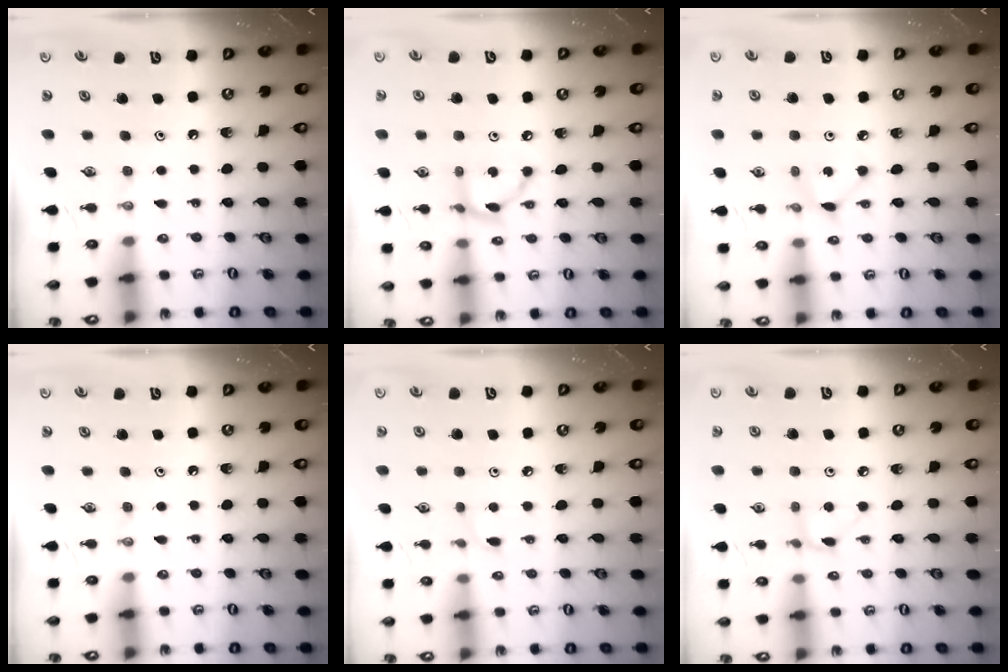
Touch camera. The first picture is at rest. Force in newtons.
{"total": 6.8, "press": 6.8, "slide": 0.2}
{"total": 4.7, "press": 4.7, "slide": 0.7}
{"total": 0.0}
{"total": 2.2, "press": 2.2, "slide": 0.3}
{"total": 3.3, "press": 3.3, "slide": 0.4}